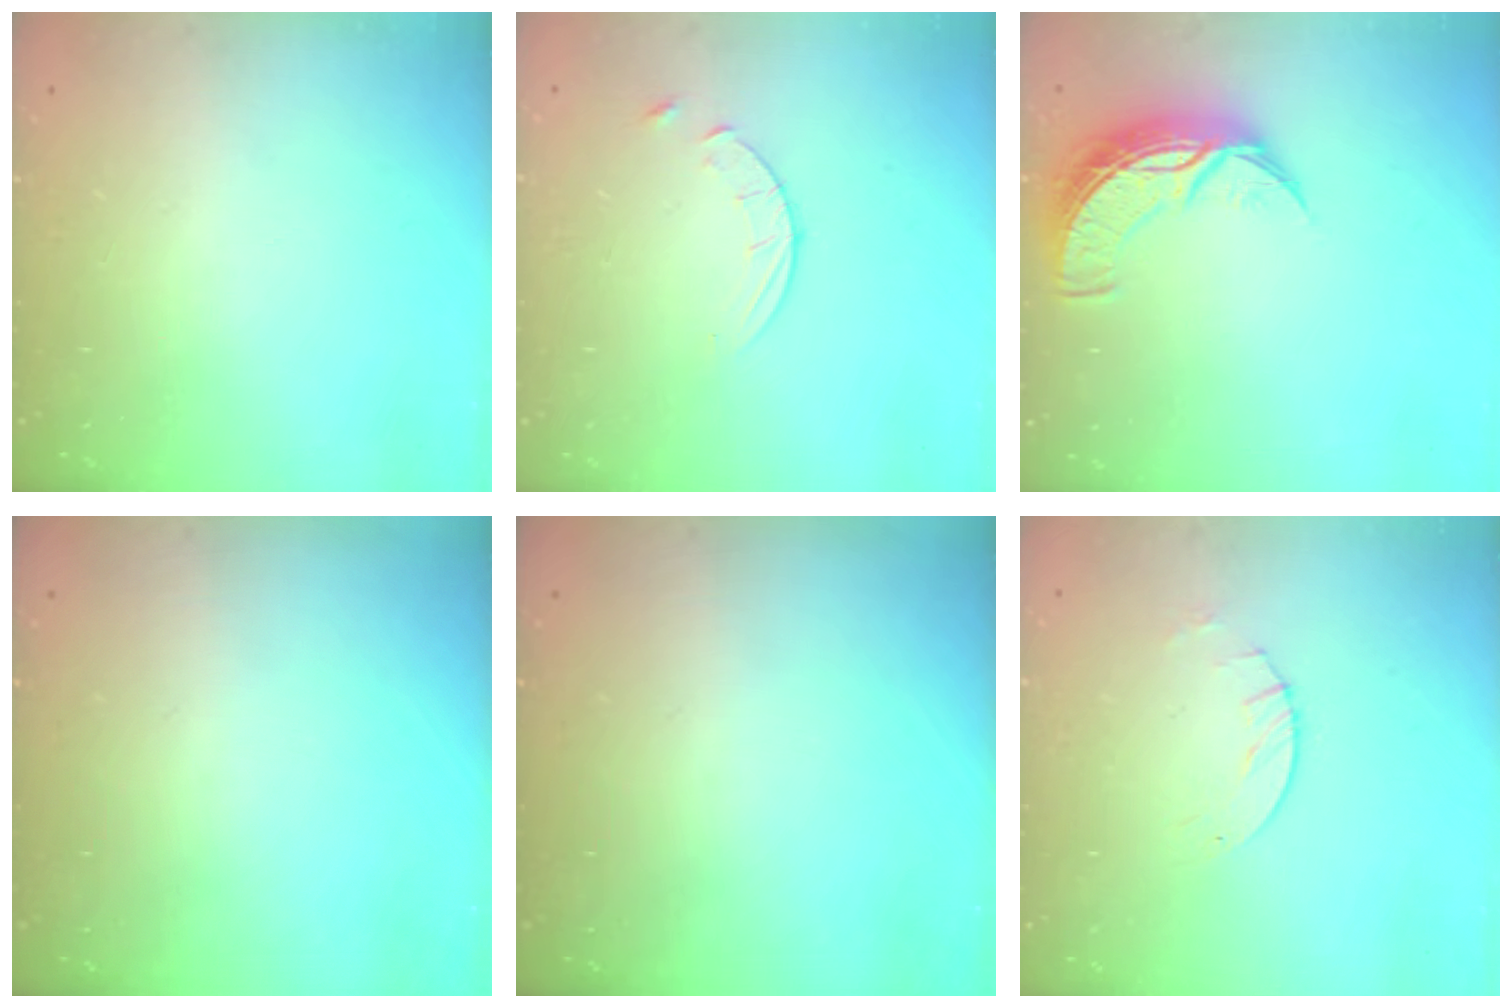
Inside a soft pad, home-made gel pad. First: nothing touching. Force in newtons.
{"total": 5.6, "press": 5.5, "slide": 0.7}
{"total": 9.0, "press": 9.0, "slide": 0.6}
{"total": 0.0}
{"total": 0.0}
{"total": 2.6, "press": 2.6, "slide": 0.3}